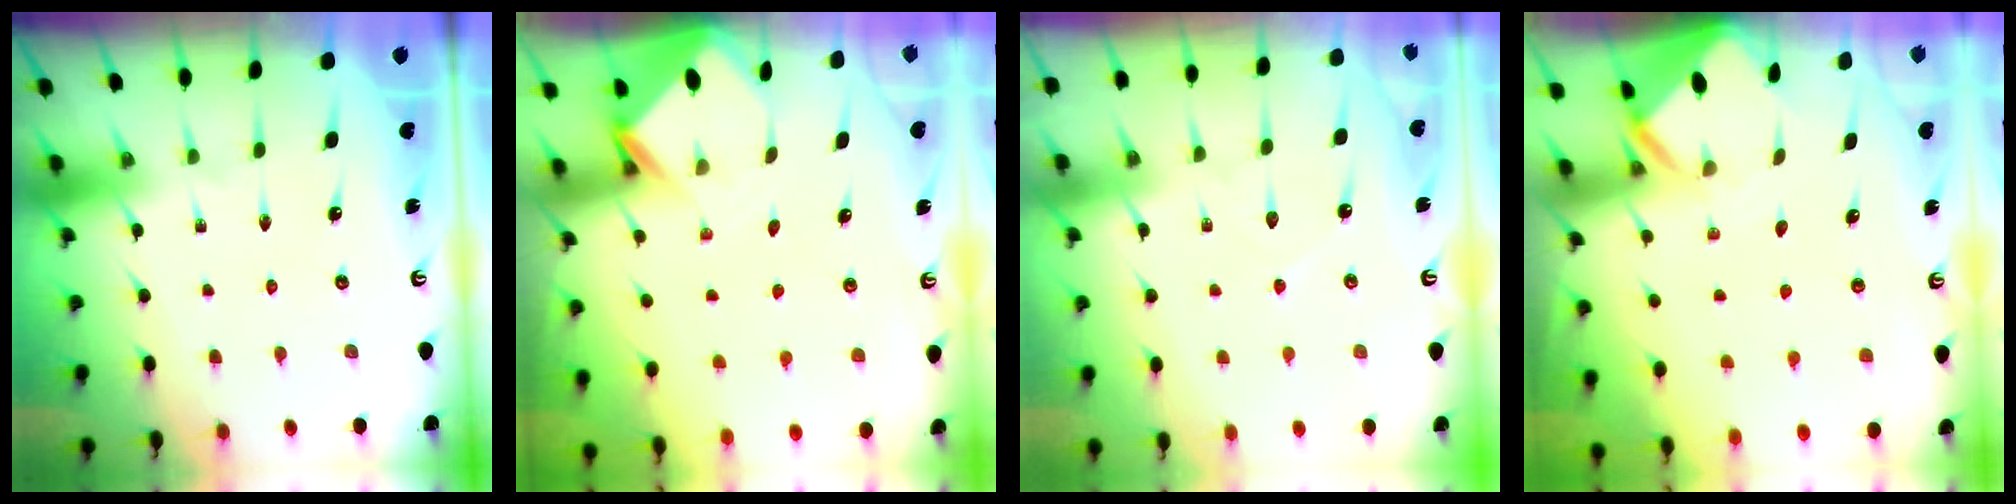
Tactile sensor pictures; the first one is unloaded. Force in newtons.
{"total": 3.6, "press": 3.6, "slide": 0.3}
{"total": 4.4, "press": 4.3, "slide": 0.5}
{"total": 2.8, "press": 2.8, "slide": 0.1}